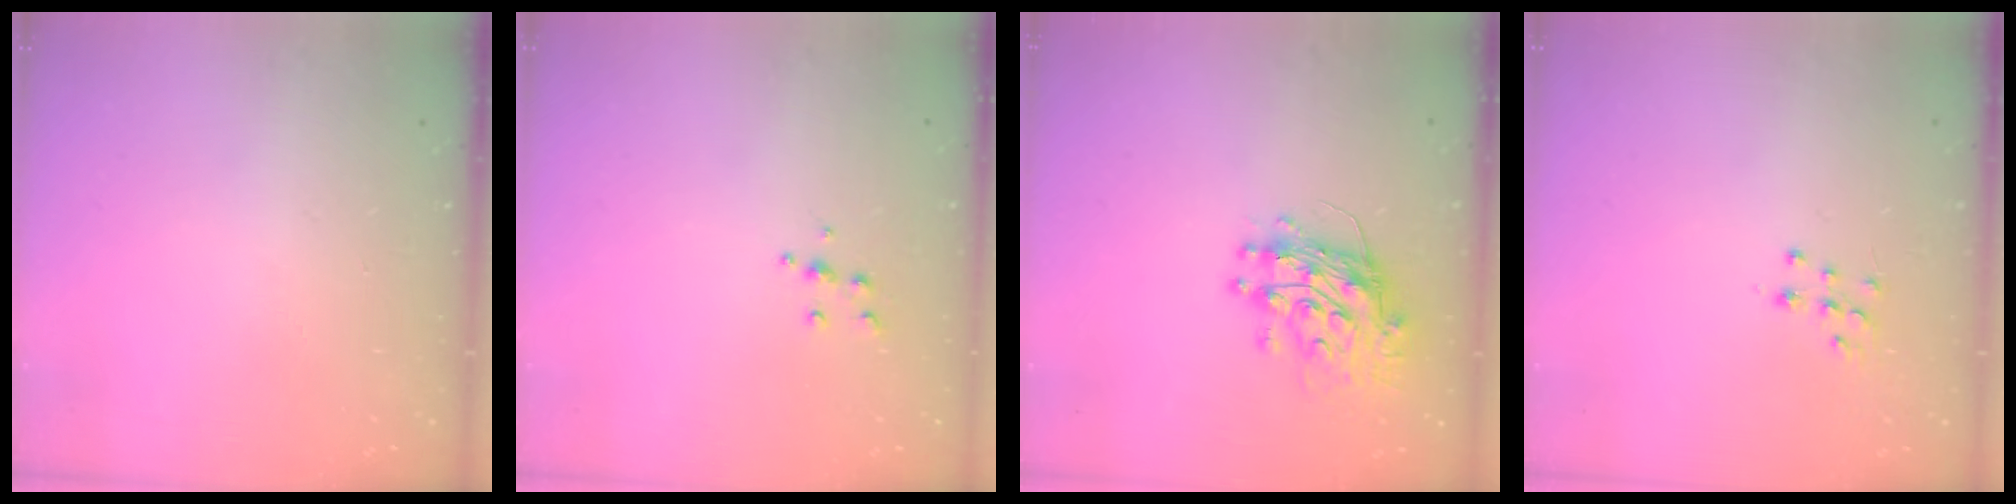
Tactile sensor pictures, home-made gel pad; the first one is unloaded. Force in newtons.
{"total": 4.8, "press": 4.7, "slide": 0.6}
{"total": 11.7, "press": 11.6, "slide": 1.2}
{"total": 7.0, "press": 7.0, "slide": 0.3}